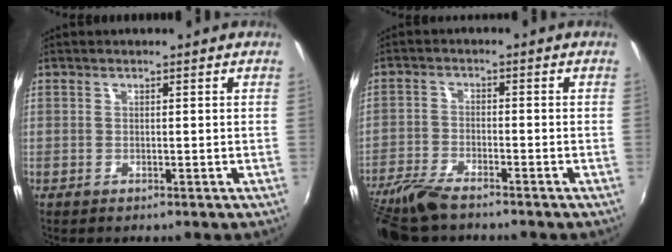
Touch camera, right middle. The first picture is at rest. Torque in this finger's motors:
{"motor_torque": [0.64, -0.62, 0.21, 0.11]}